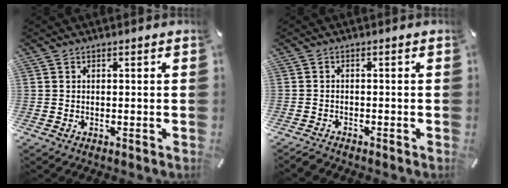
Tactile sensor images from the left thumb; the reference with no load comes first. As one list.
[{"total": 1.6, "force": [-1.6, 0.2, 0.2], "torque": [-0.011, 0.004, -0.035]}]